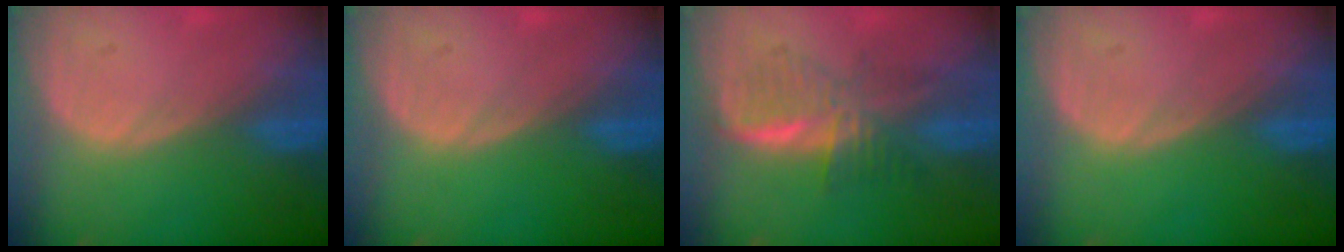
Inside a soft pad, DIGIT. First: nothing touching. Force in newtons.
{"total": 0.0}
{"total": 5.8, "press": 5.7, "slide": 0.8}
{"total": 0.0}